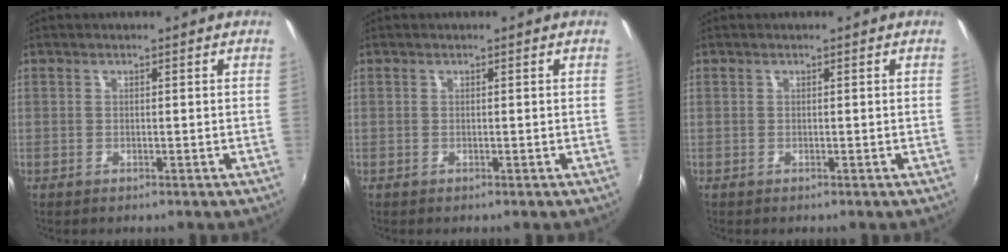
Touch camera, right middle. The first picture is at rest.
{"total": 0.0}
{"total": 0.0}